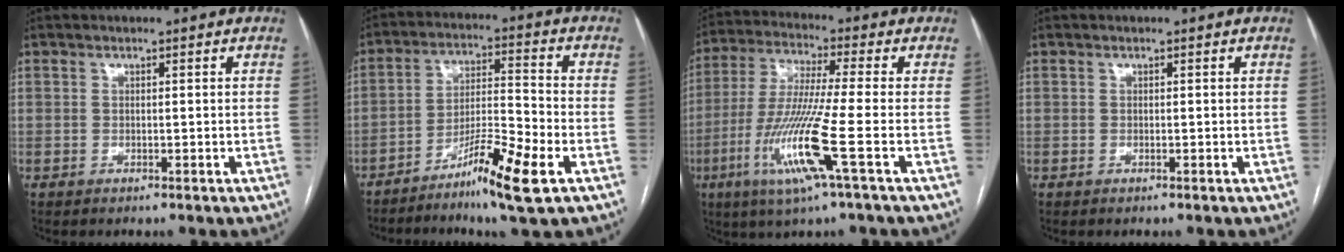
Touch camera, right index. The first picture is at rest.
{"total": 11.7, "force": [-6.3, 0.2, 9.9], "torque": [-0.180, -0.013, -0.111]}
{"total": 13.5, "force": [-4.9, -1.1, 12.6], "torque": [-0.262, -0.026, -0.100]}
{"total": 0.0}